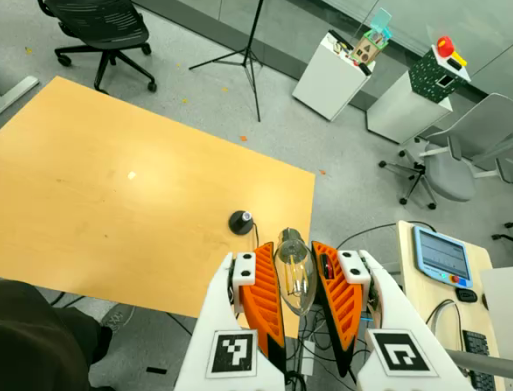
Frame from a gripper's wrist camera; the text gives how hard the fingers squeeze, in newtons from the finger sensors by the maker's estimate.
{"total": 12.5, "left": 12.9, "right": 12.1}